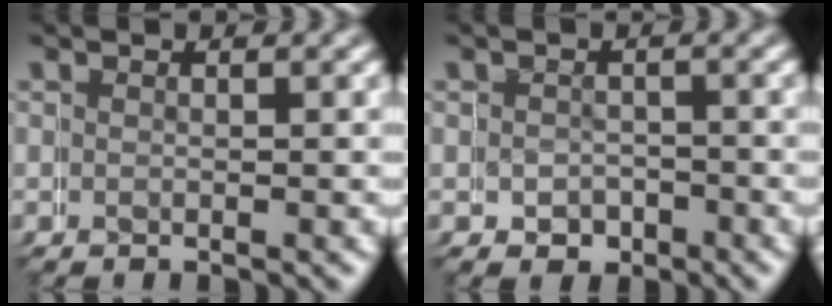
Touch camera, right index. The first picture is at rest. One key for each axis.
{"total": 2.2, "fx": -0.1, "fy": 1.8, "fz": -1.2, "tx": 0.015, "ty": -0.007, "tz": 0.001}